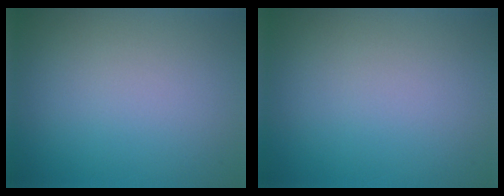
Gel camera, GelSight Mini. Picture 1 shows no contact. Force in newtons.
{"total": 0.0}